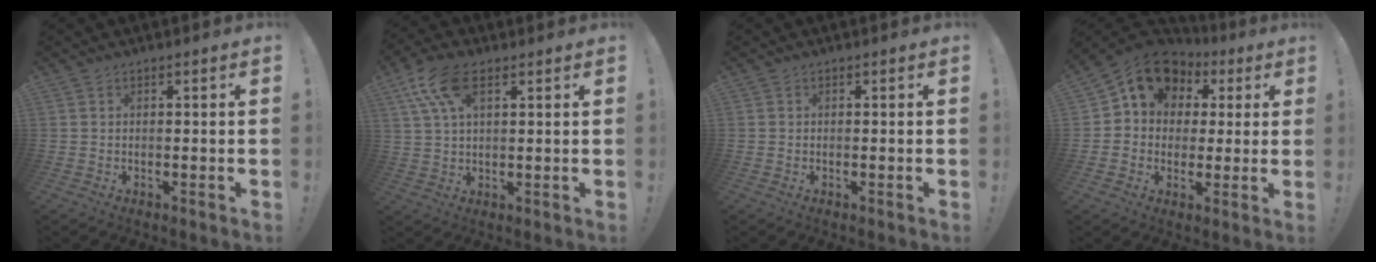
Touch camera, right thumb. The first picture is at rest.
{"total": 11.7, "force": [5.2, 5.9, 8.7], "torque": [-0.158, -0.007, 0.100]}
{"total": 0.0}
{"total": 12.3, "force": [5.4, 9.6, 5.4], "torque": [-0.082, -0.031, 0.101]}